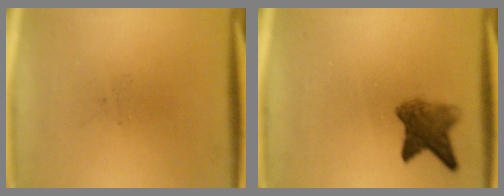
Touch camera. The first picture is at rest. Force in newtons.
{"total": 5.2}